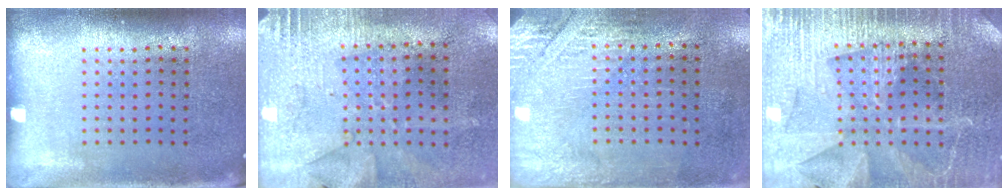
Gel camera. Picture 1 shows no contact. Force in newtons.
{"total": 2.8, "press": 2.2, "slide": 1.7}
{"total": 2.9, "press": 2.5, "slide": 1.5}
{"total": 3.8, "press": 3.7, "slide": 1.2}